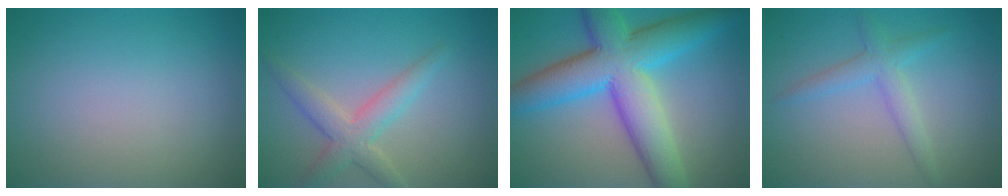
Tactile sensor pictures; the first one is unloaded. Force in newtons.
{"total": 3.4, "press": 3.4, "slide": 0.2}
{"total": 10.8, "press": 10.8, "slide": 0.1}
{"total": 2.5, "press": 2.5, "slide": 0.1}